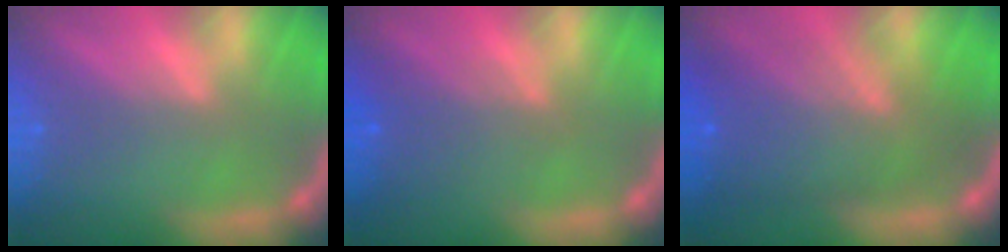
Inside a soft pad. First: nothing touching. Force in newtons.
{"total": 3.5}
{"total": 9.1}